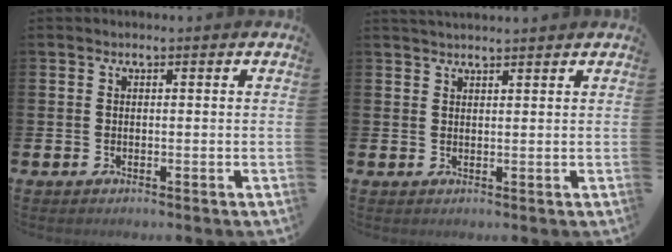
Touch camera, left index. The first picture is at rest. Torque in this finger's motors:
{"motor_torque": [0.64, -0.96, 0.08, 0.01]}